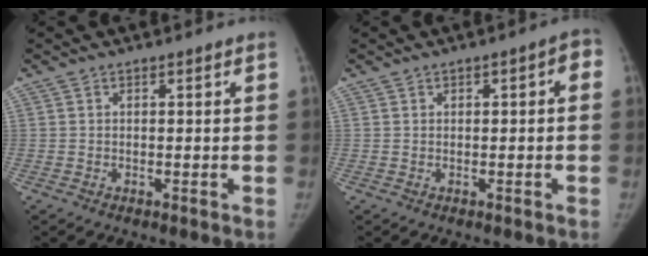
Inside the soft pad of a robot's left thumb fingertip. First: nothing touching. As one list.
[{"total": 2.7, "force": [0.0, 1.3, 2.4], "torque": [-0.022, 0.017, -0.006]}]